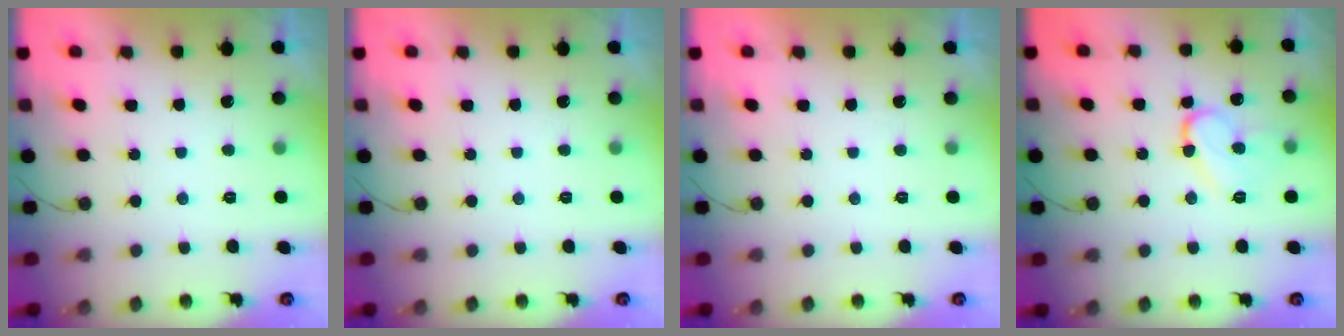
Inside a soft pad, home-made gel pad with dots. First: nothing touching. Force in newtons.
{"total": 0.0}
{"total": 1.8, "press": 1.8, "slide": 0.1}
{"total": 11.1, "press": 11.0, "slide": 1.2}